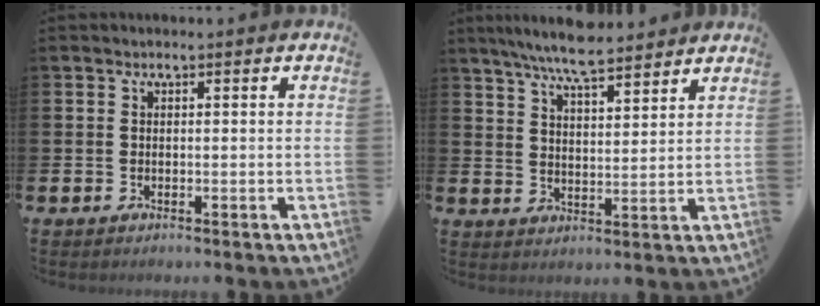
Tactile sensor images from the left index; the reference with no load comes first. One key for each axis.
{"total": 7.4, "fx": 6.9, "fy": 0.8, "fz": 2.6, "tx": -0.063, "ty": -0.030, "tz": 0.124}